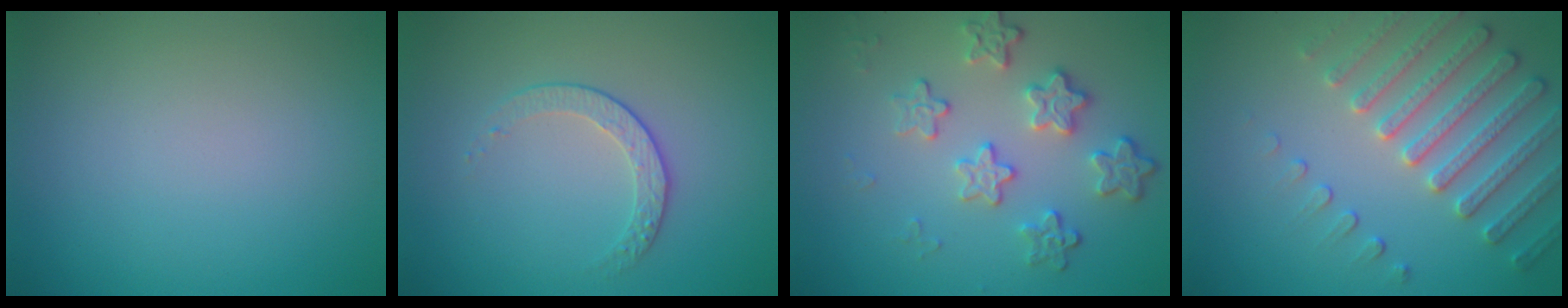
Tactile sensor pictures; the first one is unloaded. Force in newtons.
{"total": 1.8, "press": 1.3, "slide": 1.3}
{"total": 3.9, "press": 3.2, "slide": 2.2}
{"total": 4.6, "press": 4.2, "slide": 1.9}